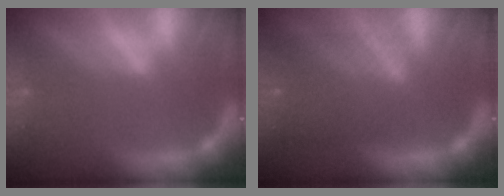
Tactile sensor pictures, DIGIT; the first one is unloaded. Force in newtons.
{"total": 7.6}